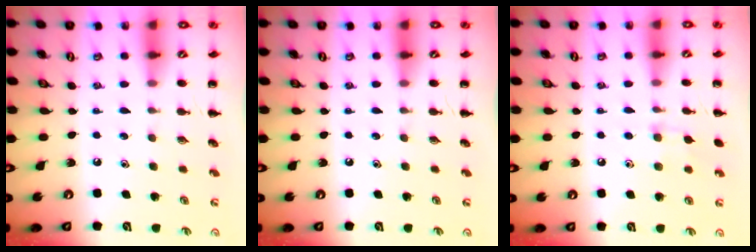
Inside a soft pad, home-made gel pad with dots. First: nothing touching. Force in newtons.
{"total": 0.0}
{"total": 6.5, "press": 6.2, "slide": 2.0}